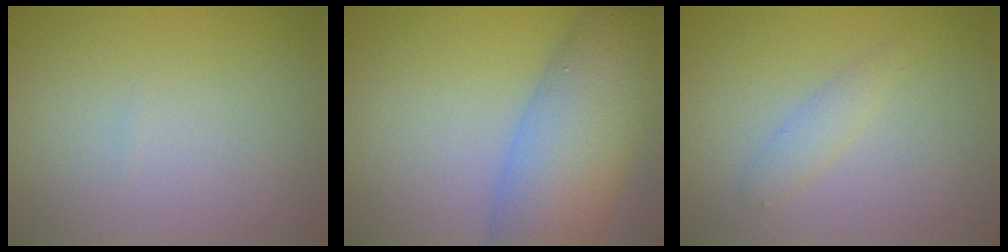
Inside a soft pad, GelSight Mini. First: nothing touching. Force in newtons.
{"total": 10.1, "press": 10.1, "slide": 0.6}
{"total": 1.4, "press": 1.4, "slide": 0.0}